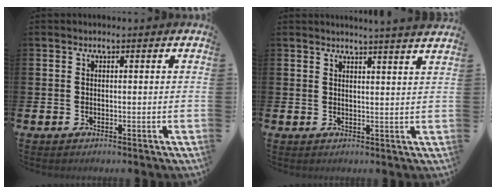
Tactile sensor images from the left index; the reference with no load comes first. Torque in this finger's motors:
{"motor_torque": [-1.00, -1.14, -1.05, 0.02]}